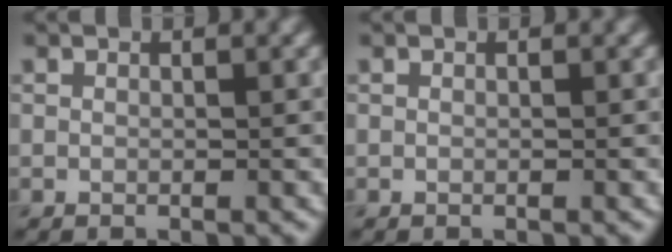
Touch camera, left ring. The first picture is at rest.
{"total": 0.0}